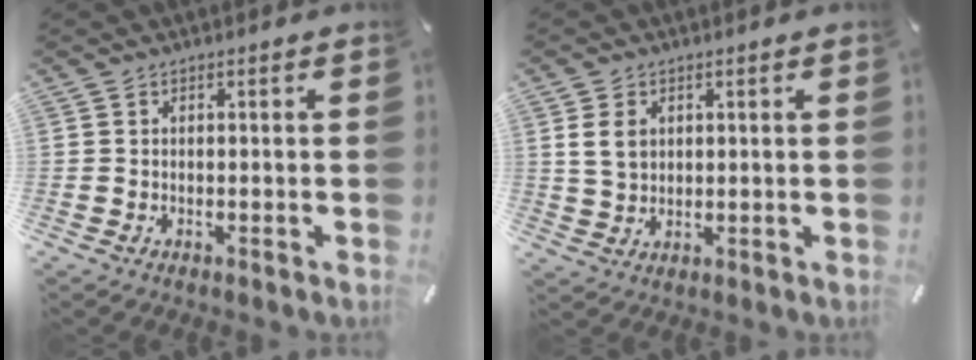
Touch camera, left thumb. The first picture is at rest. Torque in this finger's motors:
{"motor_torque": [0.91, 1.11, 0.72, -0.49, 0.09]}